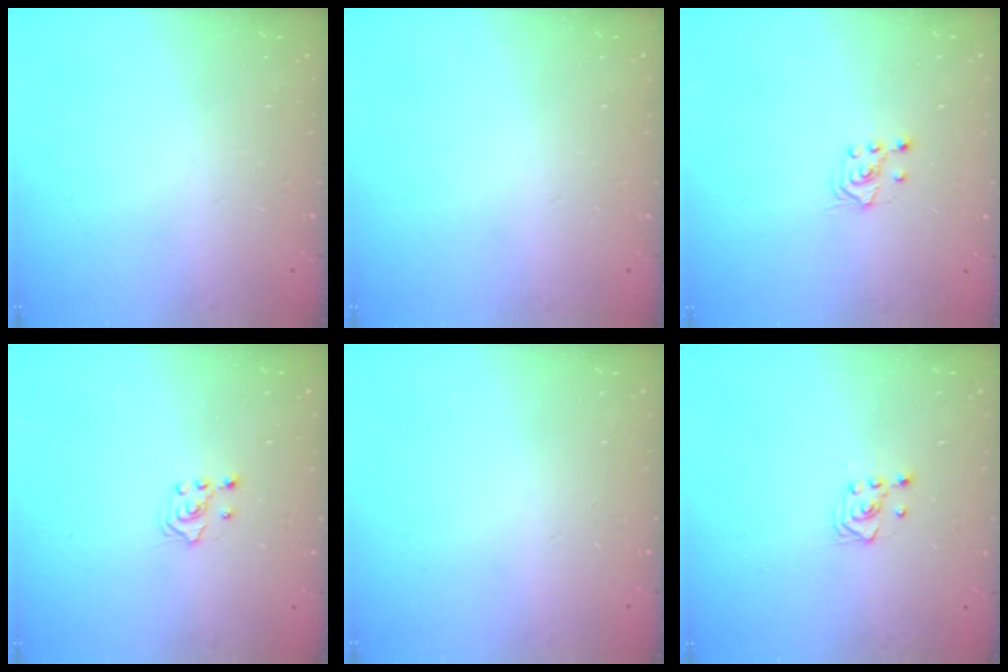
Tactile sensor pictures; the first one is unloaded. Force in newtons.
{"total": 0.0}
{"total": 2.6, "press": 2.4, "slide": 0.8}
{"total": 3.2, "press": 3.1, "slide": 1.0}
{"total": 0.0}
{"total": 3.0, "press": 2.6, "slide": 1.5}